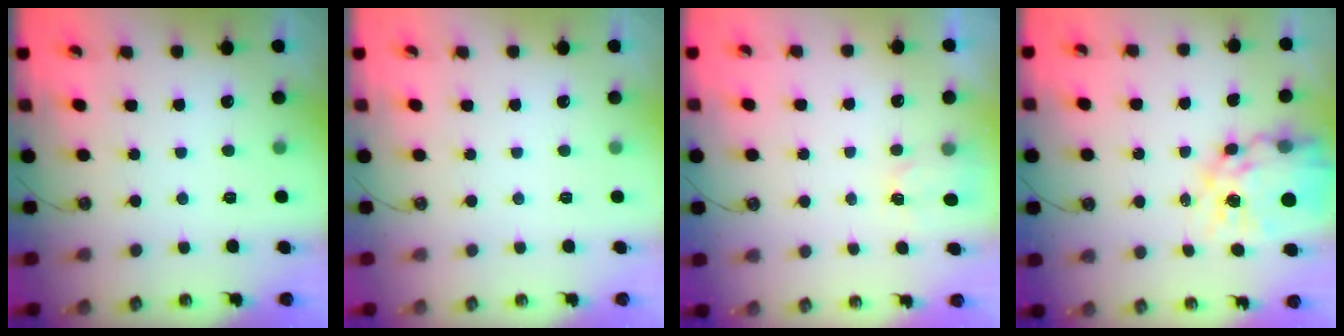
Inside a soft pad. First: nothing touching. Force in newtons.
{"total": 0.0}
{"total": 2.2, "press": 2.2, "slide": 0.4}
{"total": 17.0, "press": 16.9, "slide": 1.8}